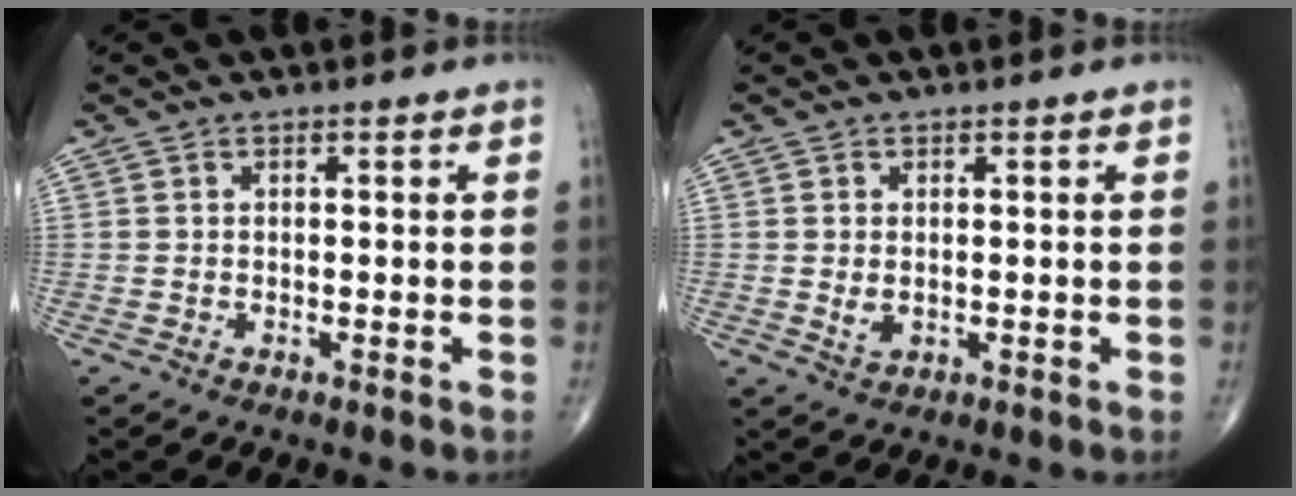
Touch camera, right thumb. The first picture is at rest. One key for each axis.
{"total": 2.1, "fx": 0.1, "fy": 1.4, "fz": 1.6, "tx": -0.029, "ty": -0.007, "tz": 0.007}